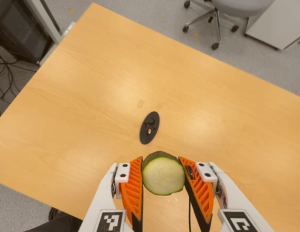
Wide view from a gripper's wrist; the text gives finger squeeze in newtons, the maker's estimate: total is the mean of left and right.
{"total": 11.9, "left": 11.9, "right": 11.8}